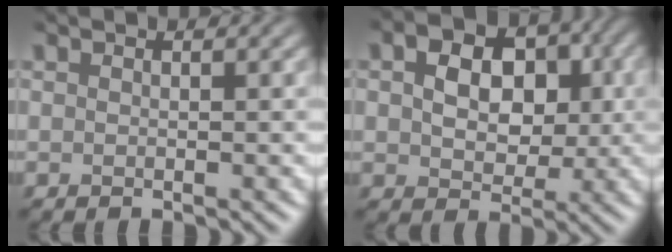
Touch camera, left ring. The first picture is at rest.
{"total": 7.2, "force": [1.3, 5.1, 4.9], "torque": [-0.086, 0.004, 0.014]}